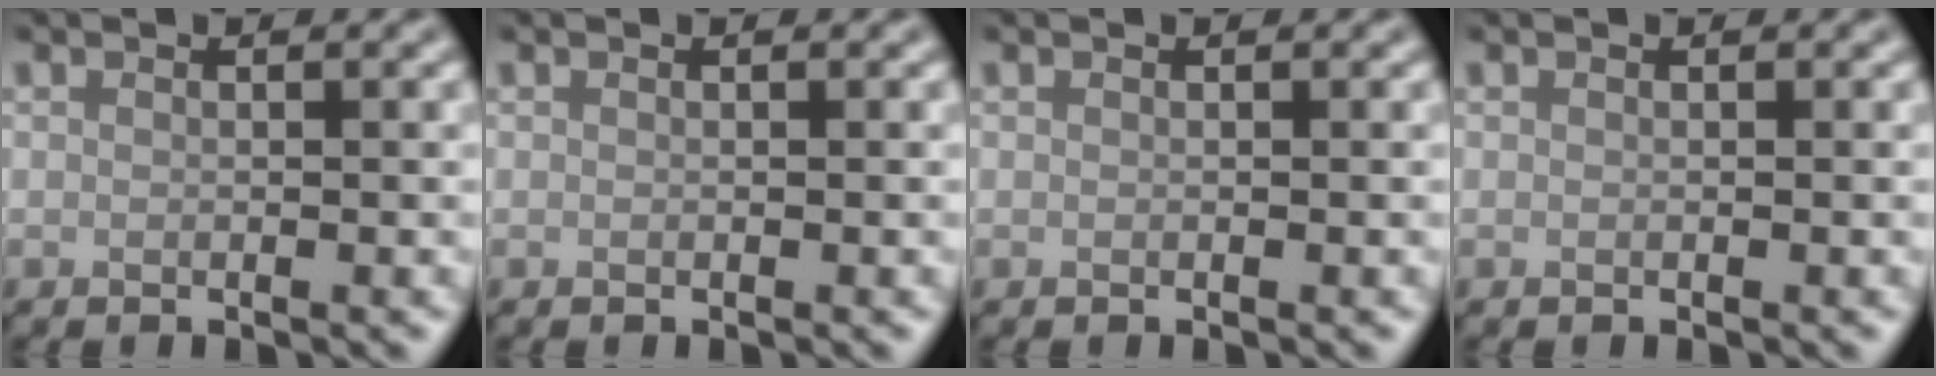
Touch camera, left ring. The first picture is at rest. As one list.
[{"total": 0.0}, {"total": 0.0}, {"total": 0.0}]